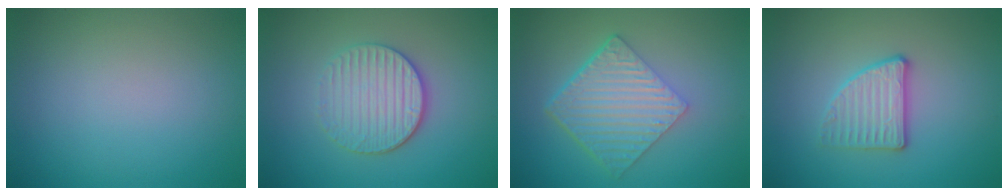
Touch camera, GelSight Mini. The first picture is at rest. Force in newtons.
{"total": 4.0, "press": 3.4, "slide": 2.0}
{"total": 6.3, "press": 4.3, "slide": 4.6}
{"total": 2.8, "press": 2.7, "slide": 0.7}